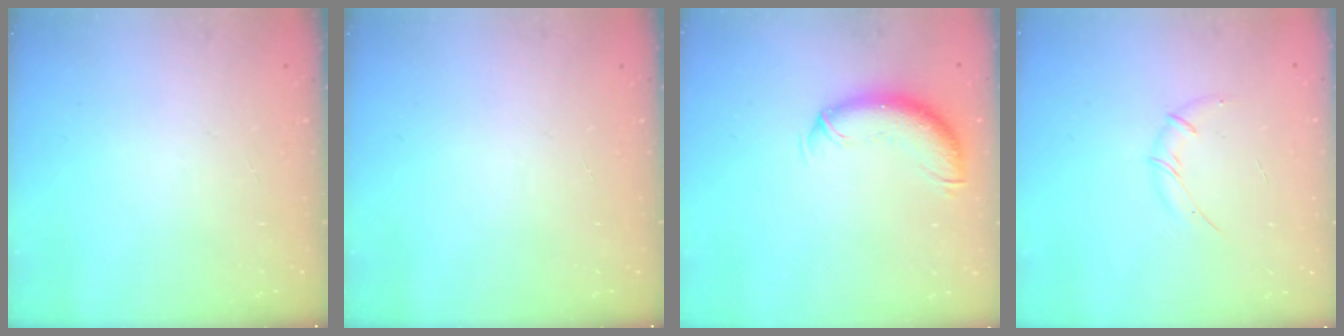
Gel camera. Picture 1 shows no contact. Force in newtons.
{"total": 0.0}
{"total": 11.1, "press": 10.9, "slide": 2.0}
{"total": 5.6, "press": 5.4, "slide": 1.5}